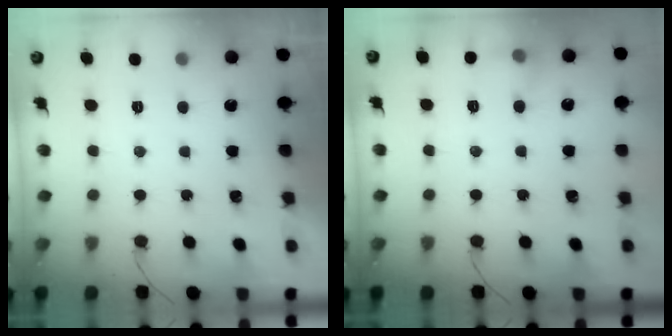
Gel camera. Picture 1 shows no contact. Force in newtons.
{"total": 7.7, "press": 7.6, "slide": 1.1}